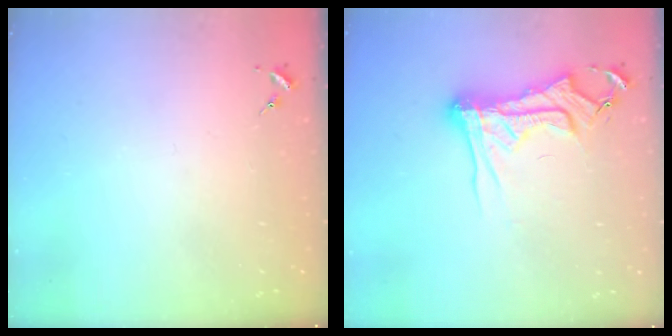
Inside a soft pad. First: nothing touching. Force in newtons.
{"total": 14.5, "press": 14.5, "slide": 1.1}